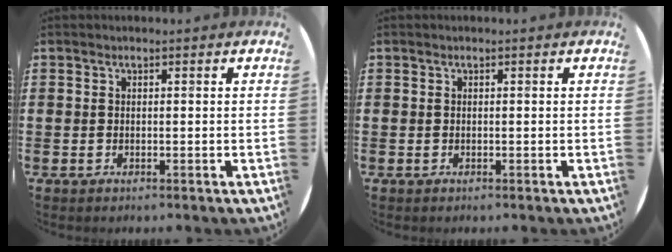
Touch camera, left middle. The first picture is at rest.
{"total": 0.0}